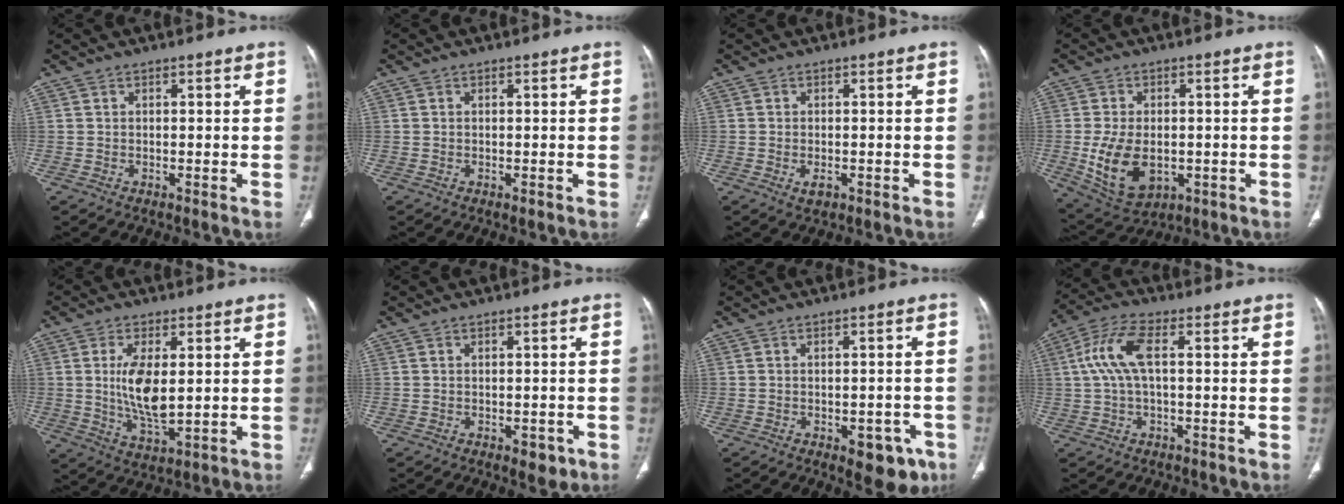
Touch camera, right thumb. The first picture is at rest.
{"total": 0.6, "force": [0.0, 0.4, 0.4], "torque": [-0.011, -0.003, 0.004]}
{"total": 2.0, "force": [-0.7, 1.2, 1.4], "torque": [-0.023, -0.001, -0.008]}
{"total": 11.8, "force": [-2.0, 7.5, 8.8], "torque": [-0.152, -0.004, -0.015]}
{"total": 9.6, "force": [1.0, 4.0, 8.7], "torque": [-0.166, -0.021, 0.027]}
{"total": 3.1, "force": [-1.4, 1.8, 2.1], "torque": [-0.015, 0.004, -0.011]}
{"total": 7.4, "force": [-3.8, 4.0, 5.0], "torque": [-0.036, 0.017, -0.040]}
{"total": 8.3, "force": [1.0, 3.3, 7.6], "torque": [-0.183, 0.026, 0.016]}